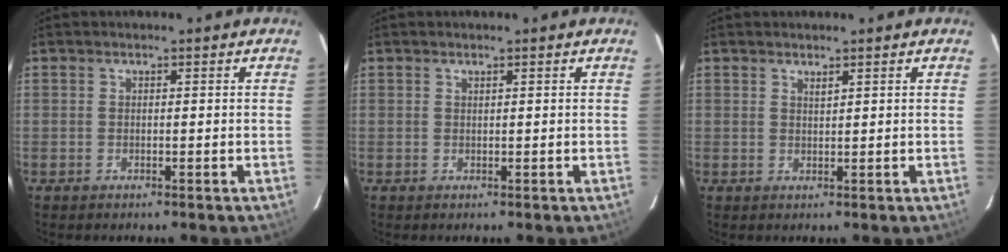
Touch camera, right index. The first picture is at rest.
{"total": 0.0}
{"total": 0.9, "force": [0.7, 0.2, 0.5], "torque": [-0.007, 0.000, 0.013]}